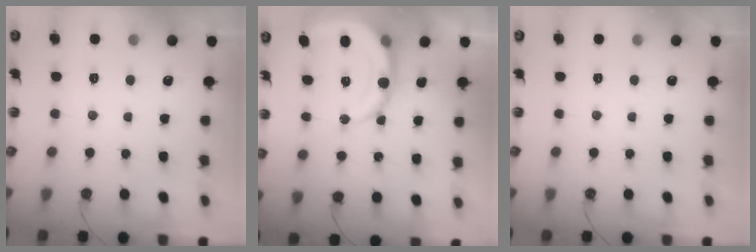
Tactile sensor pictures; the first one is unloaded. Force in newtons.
{"total": 12.0, "press": 11.8, "slide": 2.2}
{"total": 0.0}